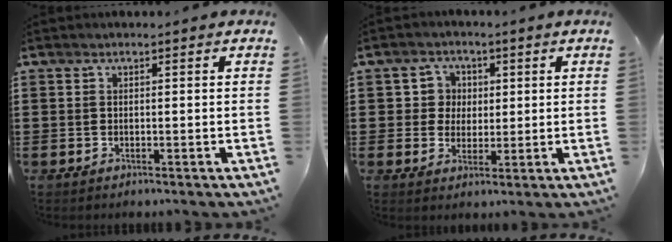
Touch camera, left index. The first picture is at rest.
{"total": 3.9, "force": [0.9, 3.6, 1.0], "torque": [-0.031, 0.009, 0.012]}